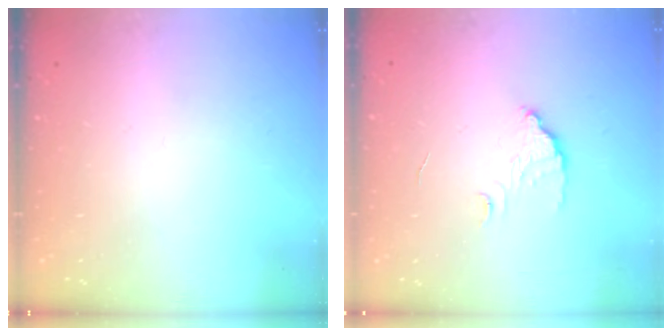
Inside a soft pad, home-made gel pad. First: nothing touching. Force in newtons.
{"total": 3.8, "press": 3.8, "slide": 0.1}